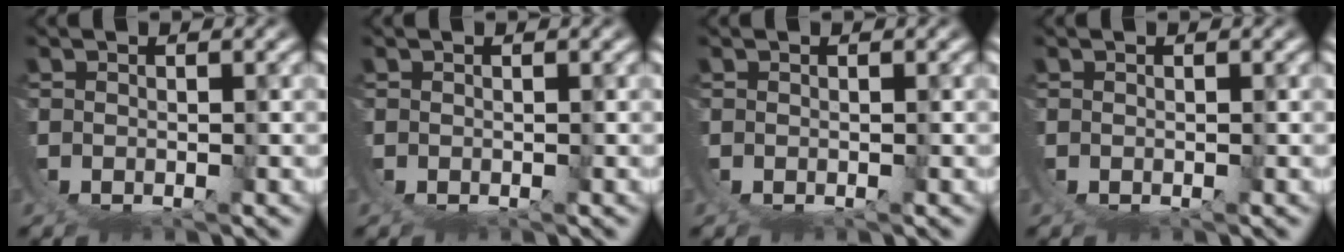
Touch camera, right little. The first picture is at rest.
{"total": 0.0}
{"total": 0.0}
{"total": 0.0}